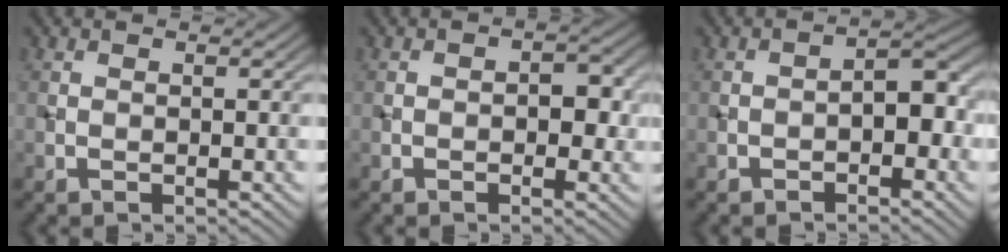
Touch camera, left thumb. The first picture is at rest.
{"total": 2.7, "force": [-0.3, 1.7, 2.1], "torque": [-0.027, -0.004, -0.007]}
{"total": 3.5, "force": [-1.4, 1.7, 2.7], "torque": [-0.033, 0.013, -0.028]}